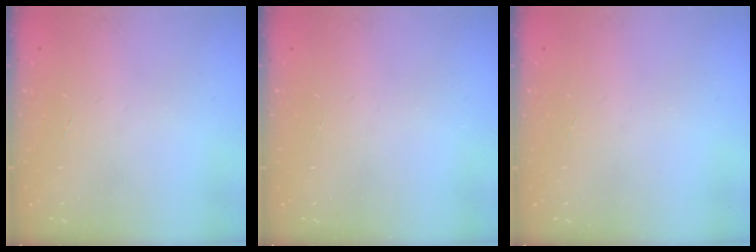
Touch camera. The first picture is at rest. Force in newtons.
{"total": 0.0}
{"total": 0.0}